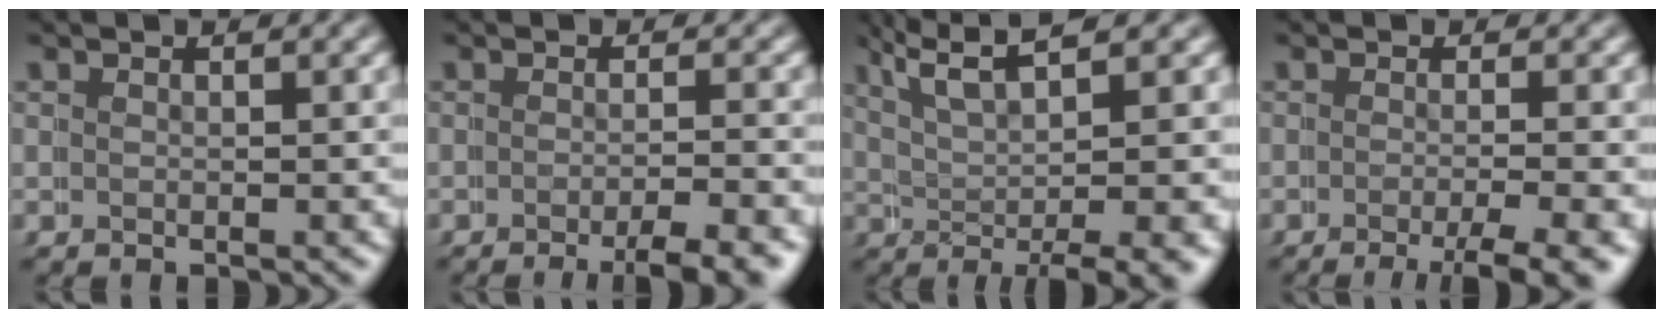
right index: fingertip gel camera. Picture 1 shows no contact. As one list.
[{"total": 3.2, "force": [-2.4, 0.2, 2.1], "torque": [-0.026, 0.003, -0.045]}, {"total": 5.4, "force": [1.6, 1.6, 4.9], "torque": [-0.084, -0.008, 0.027]}, {"total": 4.3, "force": [-2.6, 0.6, 3.4], "torque": [-0.036, 0.000, -0.045]}]